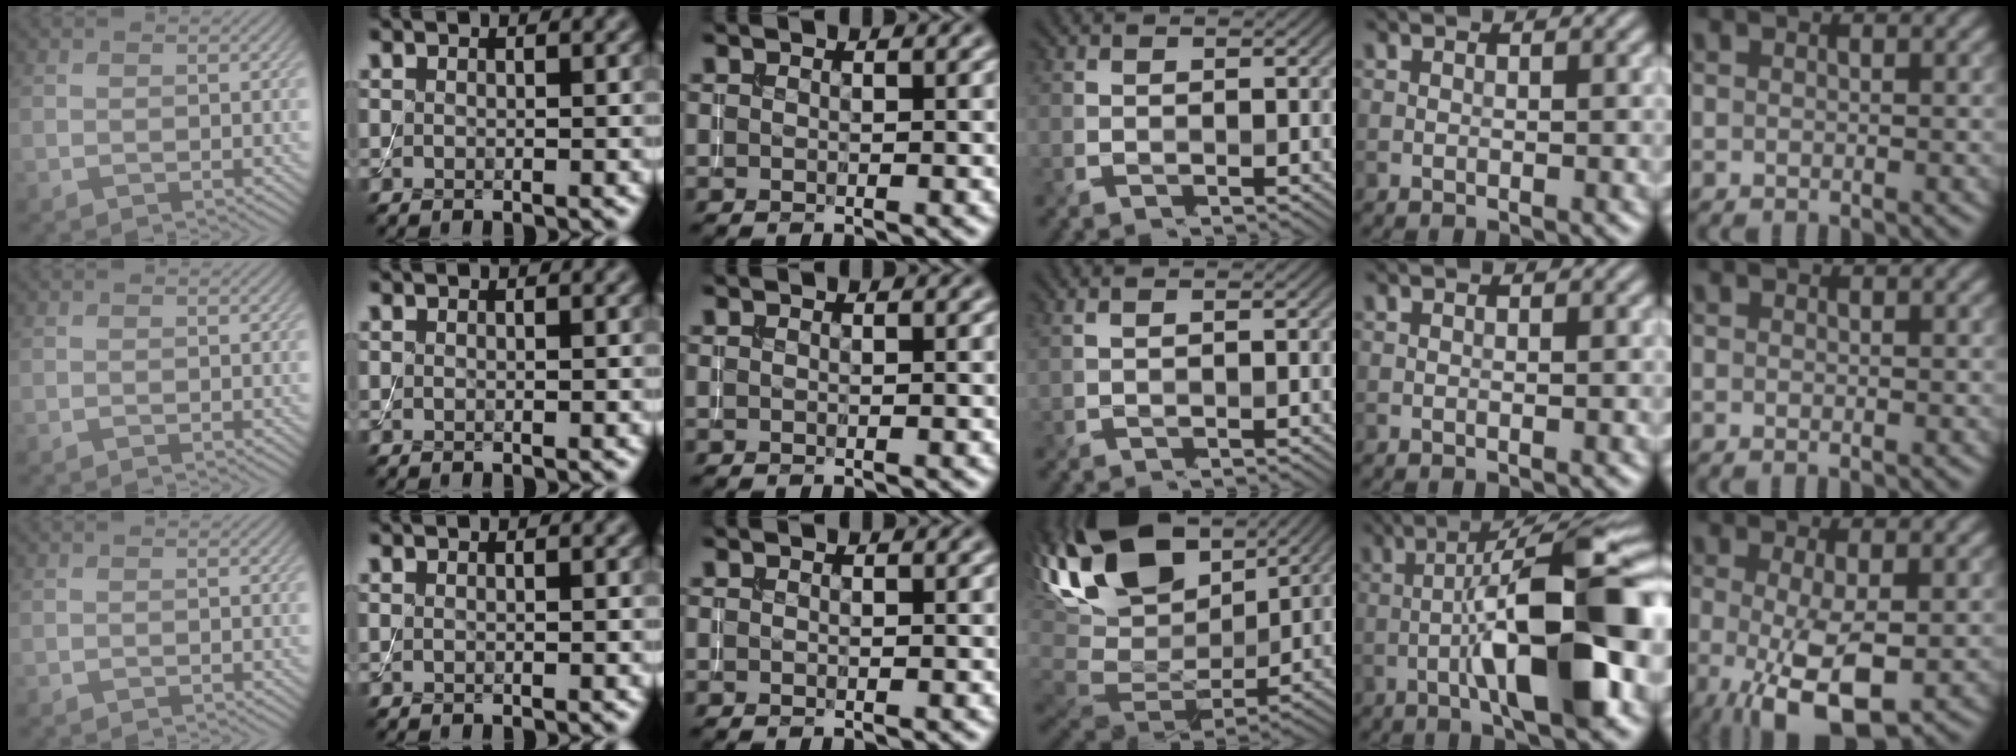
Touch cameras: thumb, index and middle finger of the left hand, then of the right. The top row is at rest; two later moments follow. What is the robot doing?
{"motion": "assemble", "object": "toy tower of hanoi"}